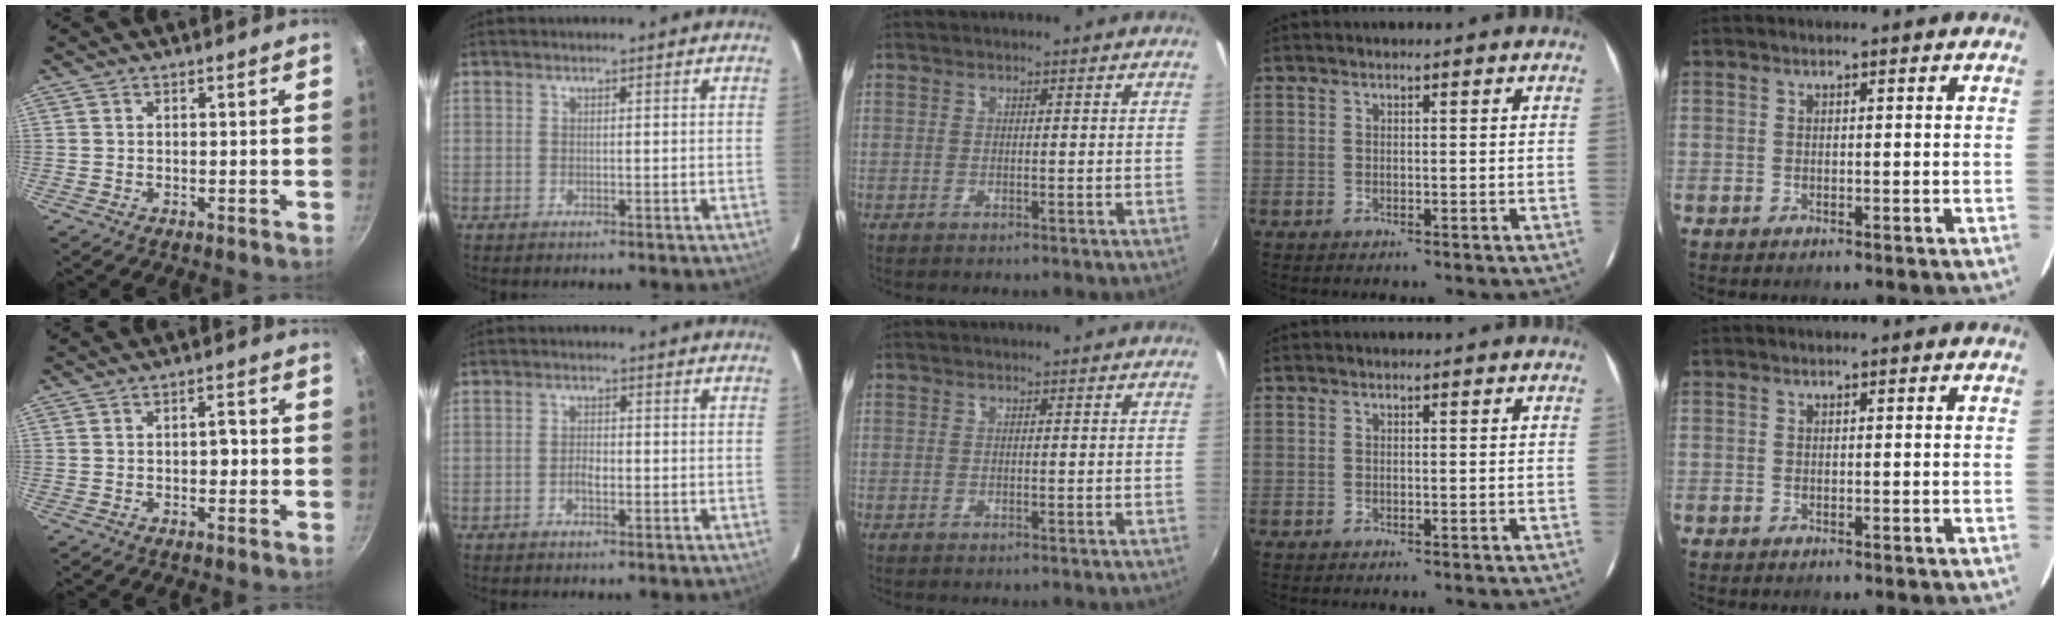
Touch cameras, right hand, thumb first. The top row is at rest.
{"thumb": {"total": 2.4, "force": [-0.3, 1.4, 1.9], "torque": [-0.018, 0.010, -0.004]}, "index": {"total": 1.9, "force": [-0.9, 0.8, 1.5], "torque": [-0.032, 0.003, -0.016]}}